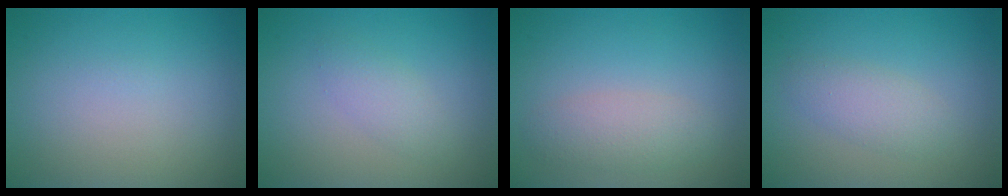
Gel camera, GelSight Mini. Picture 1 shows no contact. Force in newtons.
{"total": 1.8, "press": 1.8, "slide": 0.1}
{"total": 2.4, "press": 2.4, "slide": 0.2}
{"total": 2.3, "press": 2.3, "slide": 0.1}